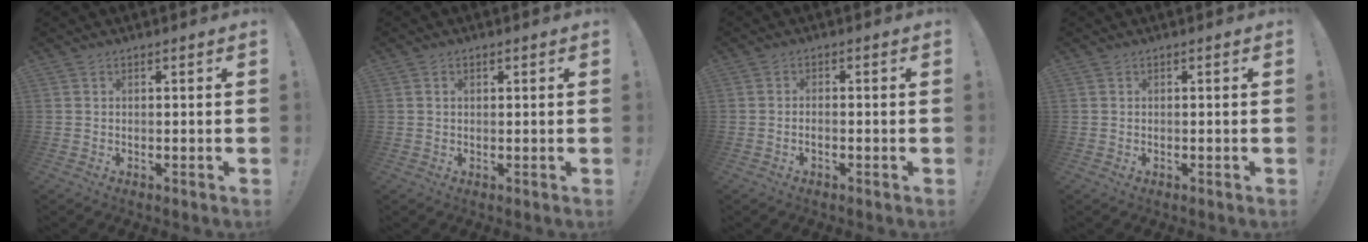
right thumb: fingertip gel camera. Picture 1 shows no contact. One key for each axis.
{"total": 0.9, "fx": 0.4, "fy": 0.6, "fz": 0.5, "tx": -0.009, "ty": 0.001, "tz": 0.007}
{"total": 1.3, "fx": -1.0, "fy": 0.4, "fz": 0.7, "tx": -0.017, "ty": 0.007, "tz": -0.016}
{"total": 0.0}